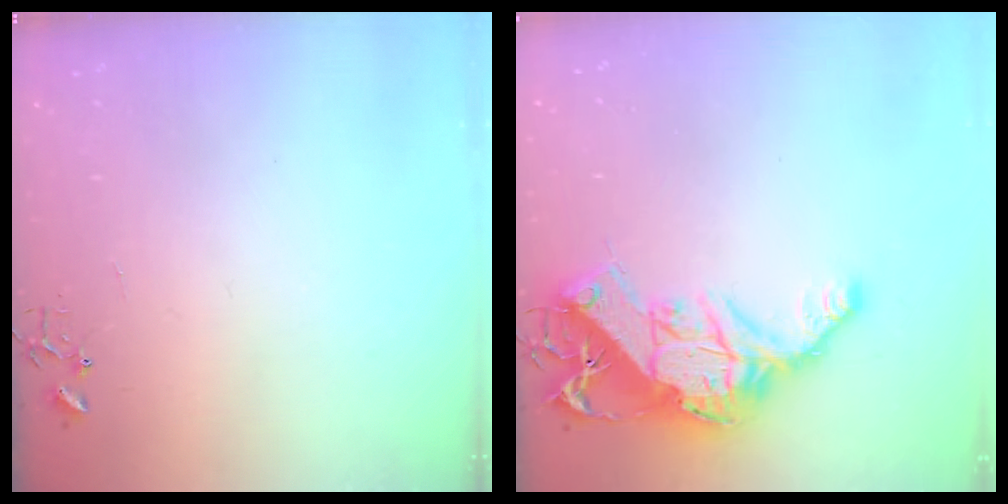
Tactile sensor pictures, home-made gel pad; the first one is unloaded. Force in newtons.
{"total": 18.1, "press": 18.0, "slide": 1.6}